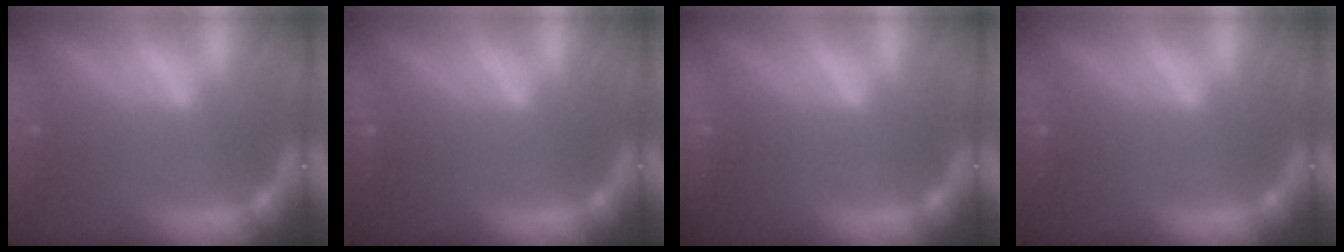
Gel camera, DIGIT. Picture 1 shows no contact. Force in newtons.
{"total": 0.9}
{"total": 3.9}
{"total": 0.9}